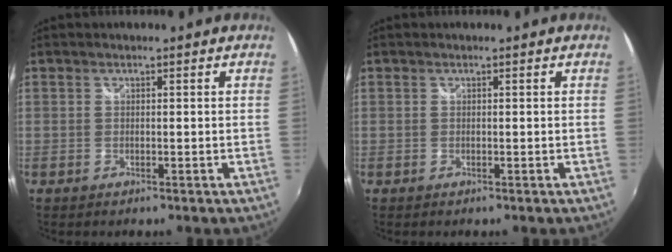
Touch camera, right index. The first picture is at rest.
{"total": 0.0}